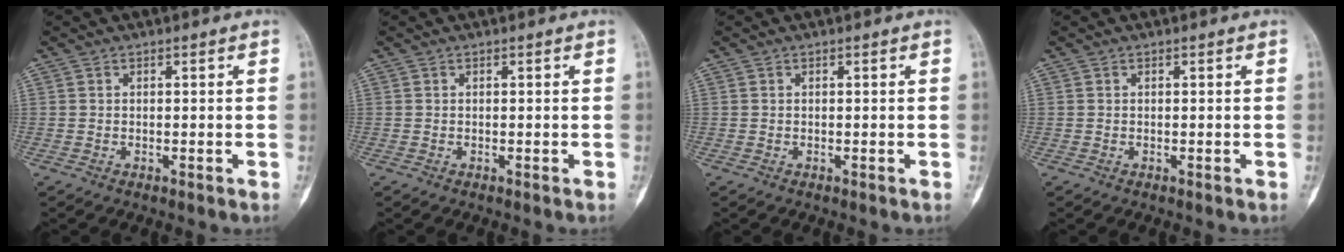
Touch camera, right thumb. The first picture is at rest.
{"total": 0.0}
{"total": 0.0}
{"total": 0.0}